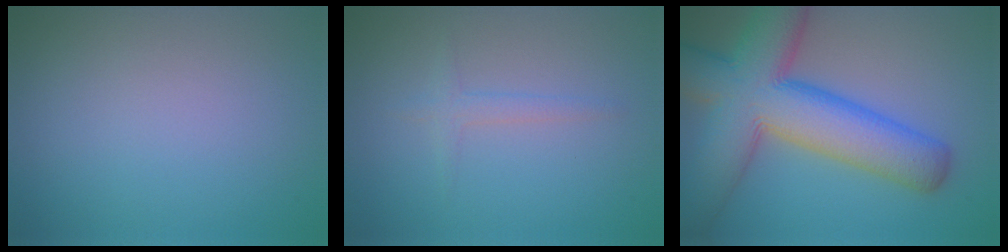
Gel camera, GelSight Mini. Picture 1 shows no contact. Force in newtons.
{"total": 1.2, "press": 1.2, "slide": 0.1}
{"total": 12.6, "press": 12.6, "slide": 0.6}